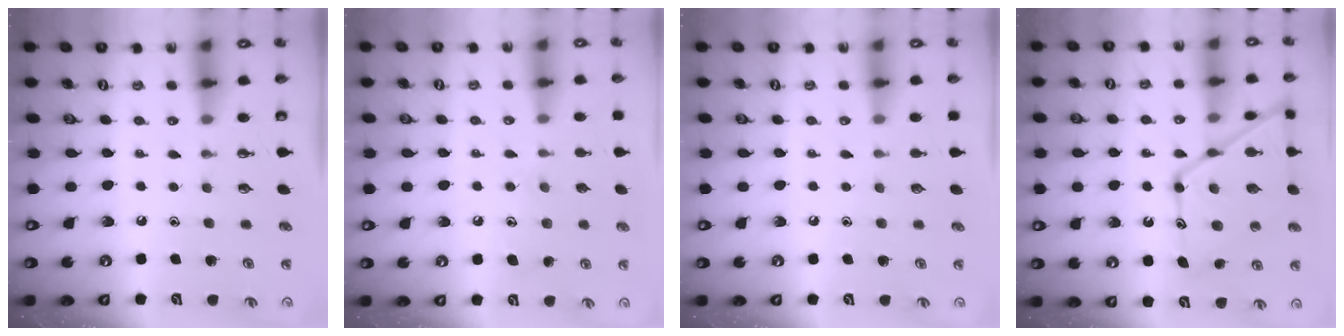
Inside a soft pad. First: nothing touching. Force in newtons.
{"total": 7.5, "press": 7.5, "slide": 0.5}
{"total": 2.6, "press": 2.5, "slide": 0.3}
{"total": 18.7, "press": 18.6, "slide": 1.6}